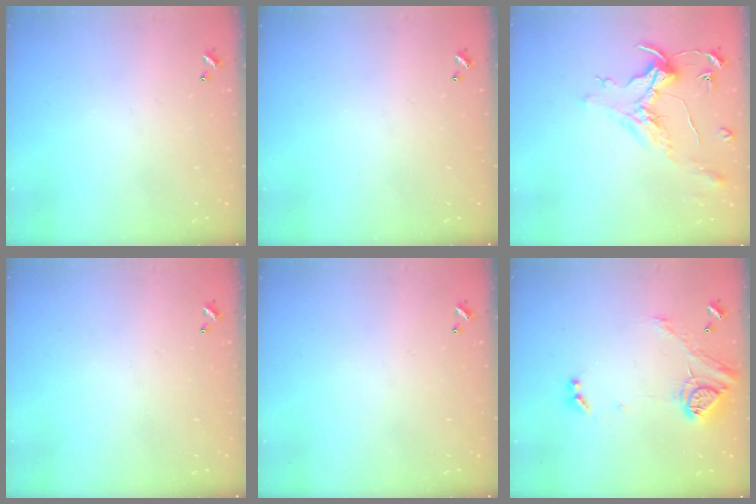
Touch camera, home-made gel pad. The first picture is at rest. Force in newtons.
{"total": 0.0}
{"total": 1.5, "press": 1.3, "slide": 0.7}
{"total": 0.0}
{"total": 0.0}
{"total": 15.5, "press": 15.5, "slide": 0.7}